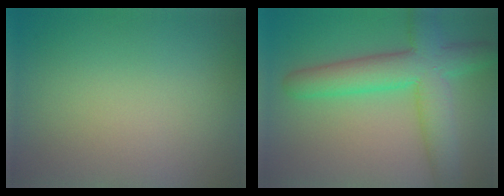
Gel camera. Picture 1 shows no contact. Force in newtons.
{"total": 7.4, "press": 7.4, "slide": 0.5}